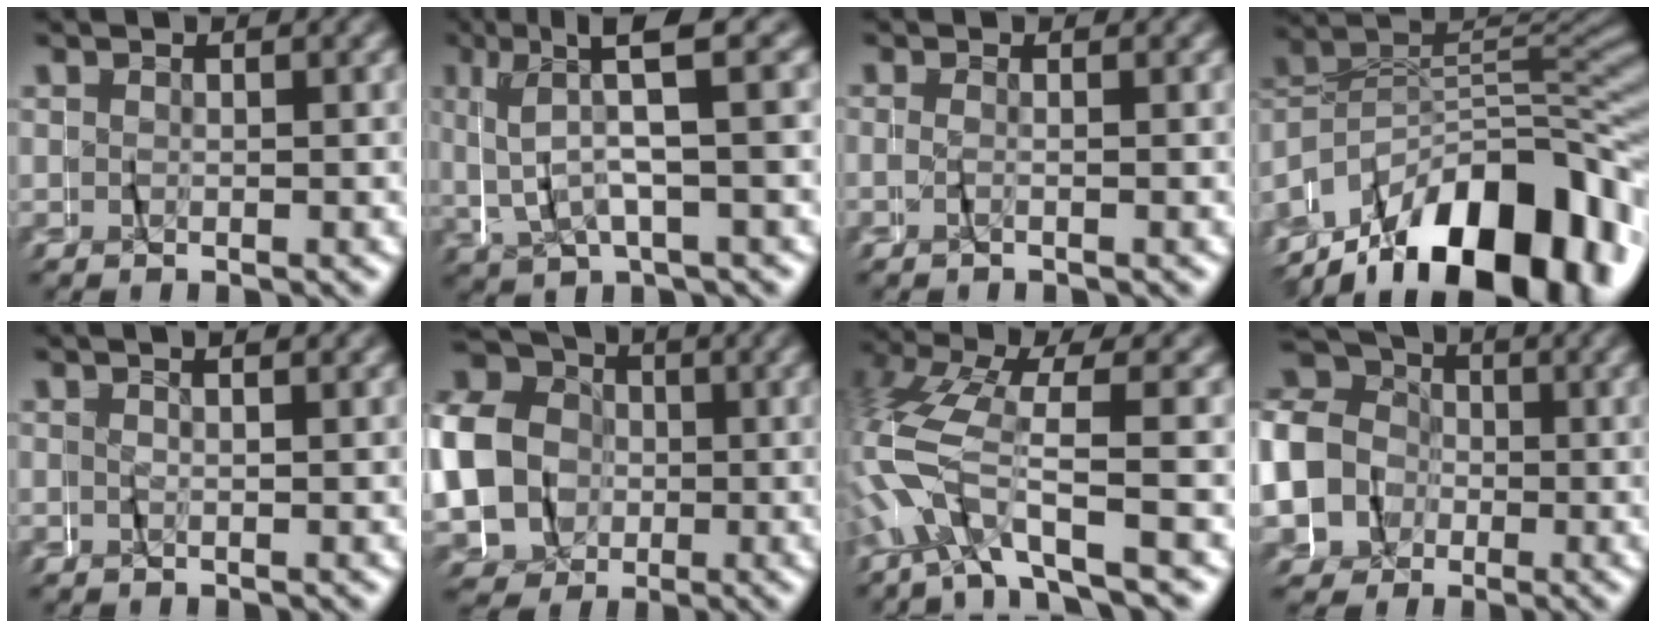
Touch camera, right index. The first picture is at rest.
{"total": 4.2, "force": [0.9, 0.6, 4.1], "torque": [-0.088, 0.017, 0.013]}
{"total": 1.3, "force": [-0.8, -1.0, -0.1], "torque": [0.000, 0.001, -0.018]}
{"total": 16.1, "force": [-8.2, 8.7, 10.7], "torque": [-0.172, -0.013, -0.127]}
{"total": 0.9, "force": [0.2, -0.9, 0.2], "torque": [-0.012, 0.003, 0.003]}
{"total": 16.9, "force": [1.2, 15.1, 7.4], "torque": [-0.174, -0.021, 0.001]}
{"total": 4.3, "force": [-2.0, 1.4, 3.6], "torque": [-0.126, -0.011, -0.033]}
{"total": 15.6, "force": [0.6, 14.4, 5.9], "torque": [-0.159, -0.018, -0.012]}